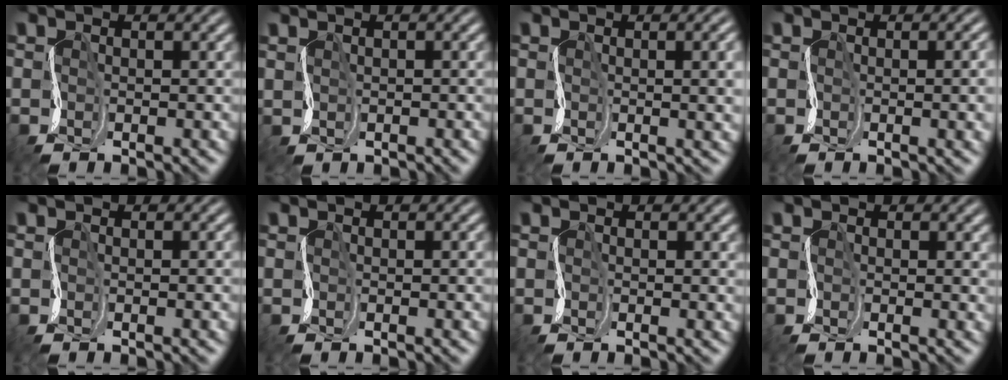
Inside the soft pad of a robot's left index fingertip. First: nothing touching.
{"total": 0.9, "force": [0.8, 0.1, -0.4], "torque": [0.009, 0.007, 0.018]}
{"total": 5.8, "force": [0.3, 2.7, 5.1], "torque": [-0.033, 0.009, 0.005]}
{"total": 5.5, "force": [-0.3, 2.6, 4.9], "torque": [-0.031, 0.005, -0.001]}
{"total": 1.4, "force": [-0.1, 0.5, 1.3], "torque": [-0.015, -0.001, 0.001]}
{"total": 0.9, "force": [-0.1, 0.3, 0.9], "torque": [-0.010, -0.001, 0.000]}
{"total": 1.0, "force": [0.2, 0.4, 0.9], "torque": [-0.011, -0.002, 0.003]}
{"total": 1.4, "force": [0.2, 0.6, 1.2], "torque": [-0.014, -0.001, 0.003]}